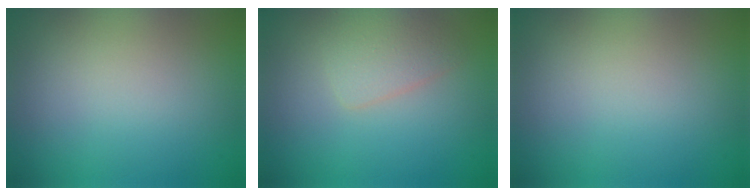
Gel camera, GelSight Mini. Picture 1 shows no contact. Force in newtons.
{"total": 2.4, "press": 2.4, "slide": 0.1}
{"total": 0.0}